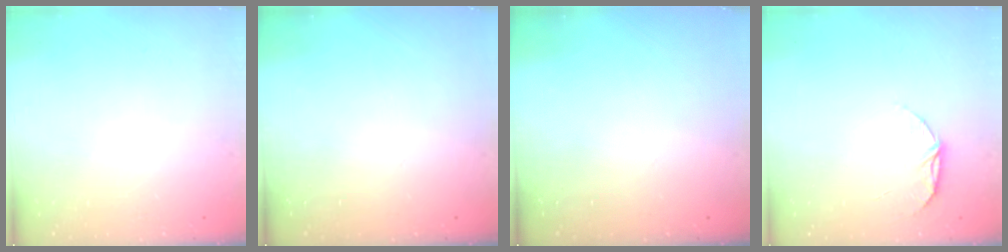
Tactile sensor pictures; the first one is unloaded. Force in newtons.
{"total": 0.0}
{"total": 0.0}
{"total": 6.6, "press": 6.5, "slide": 0.6}